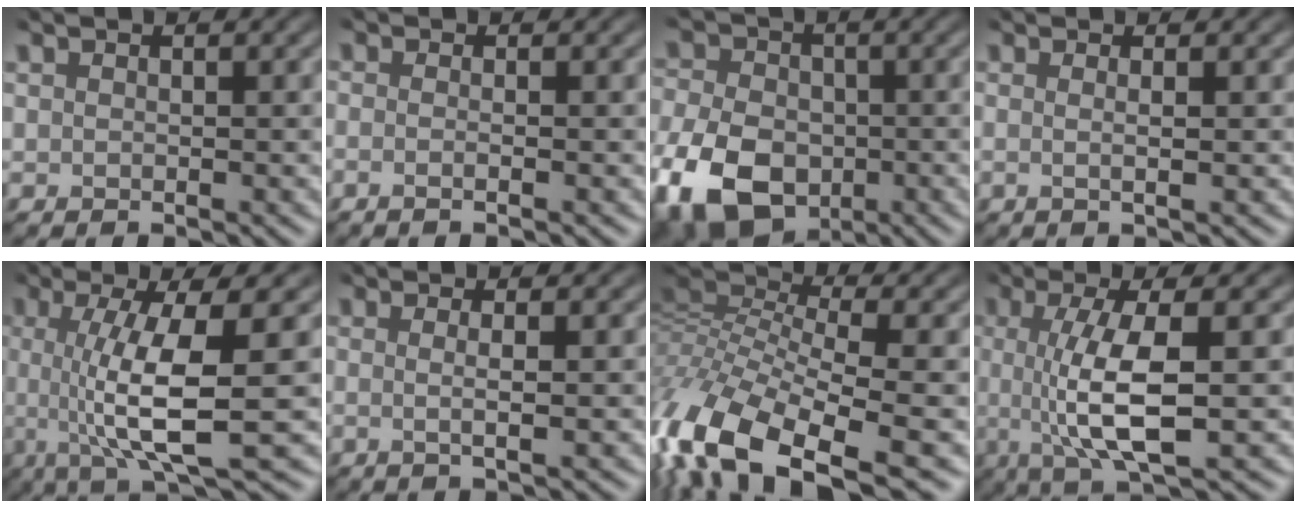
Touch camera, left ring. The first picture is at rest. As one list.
[{"total": 0.8, "force": [-0.6, 0.1, 0.5], "torque": [-0.007, -0.009, -0.022]}, {"total": 9.7, "force": [-4.8, 6.5, 5.5], "torque": [-0.132, -0.022, -0.099]}, {"total": 2.4, "force": [1.0, 0.9, 2.0], "torque": [-0.003, 0.010, -0.020]}, {"total": 8.0, "force": [-1.7, 1.7, 7.7], "torque": [-0.117, -0.005, -0.029]}, {"total": 3.0, "force": [1.0, 1.0, 2.6], "torque": [-0.022, 0.009, -0.018]}, {"total": 12.8, "force": [-7.2, 6.4, 8.4], "torque": [-0.200, -0.013, -0.145]}, {"total": 6.6, "force": [-1.5, 1.4, 6.3], "torque": [-0.107, -0.007, -0.025]}]